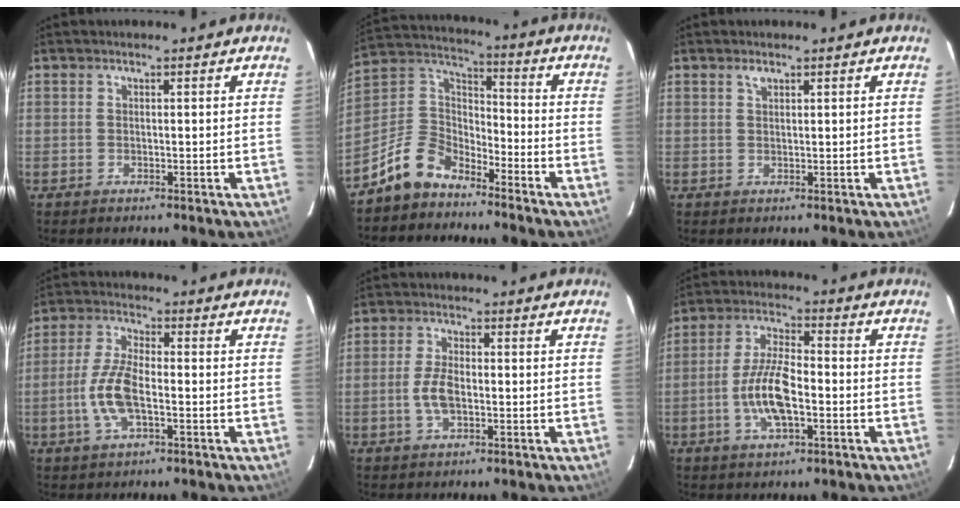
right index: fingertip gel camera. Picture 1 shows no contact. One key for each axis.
{"total": 11.6, "fx": -8.7, "fy": 6.2, "fz": 4.6, "tx": -0.115, "ty": 0.032, "tz": -0.167}
{"total": 1.0, "fx": 0.7, "fy": 0.5, "fz": 0.6, "tx": -0.010, "ty": 0.003, "tz": 0.013}
{"total": 8.7, "fx": -2.3, "fy": 3.4, "fz": 7.7, "tx": -0.168, "ty": 0.003, "tz": -0.046}
{"total": 5.0, "fx": -1.1, "fy": 2.5, "fz": 4.2, "tx": -0.089, "ty": 0.001, "tz": -0.019}
{"total": 10.1, "fx": -2.8, "fy": 3.6, "fz": 8.9, "tx": -0.183, "ty": 0.003, "tz": -0.053}